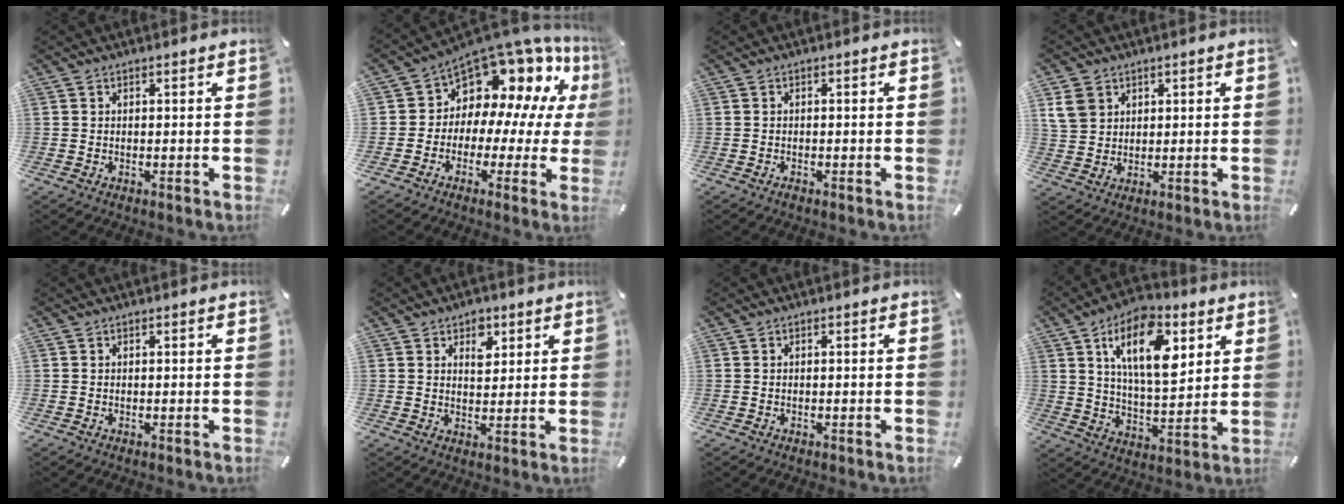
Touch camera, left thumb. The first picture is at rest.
{"total": 11.2, "force": [7.6, 7.2, 4.0], "torque": [-0.076, -0.083, 0.132]}
{"total": 0.7, "force": [-0.5, 0.3, 0.4], "torque": [-0.008, 0.001, -0.011]}
{"total": 6.0, "force": [2.4, 5.2, 1.7], "torque": [-0.039, 0.007, 0.050]}
{"total": 0.0}
{"total": 4.8, "force": [2.4, 3.3, 2.6], "torque": [-0.018, -0.010, 0.034]}
{"total": 0.0}
{"total": 16.4, "force": [7.8, 8.2, 11.9], "torque": [-0.201, -0.013, 0.132]}